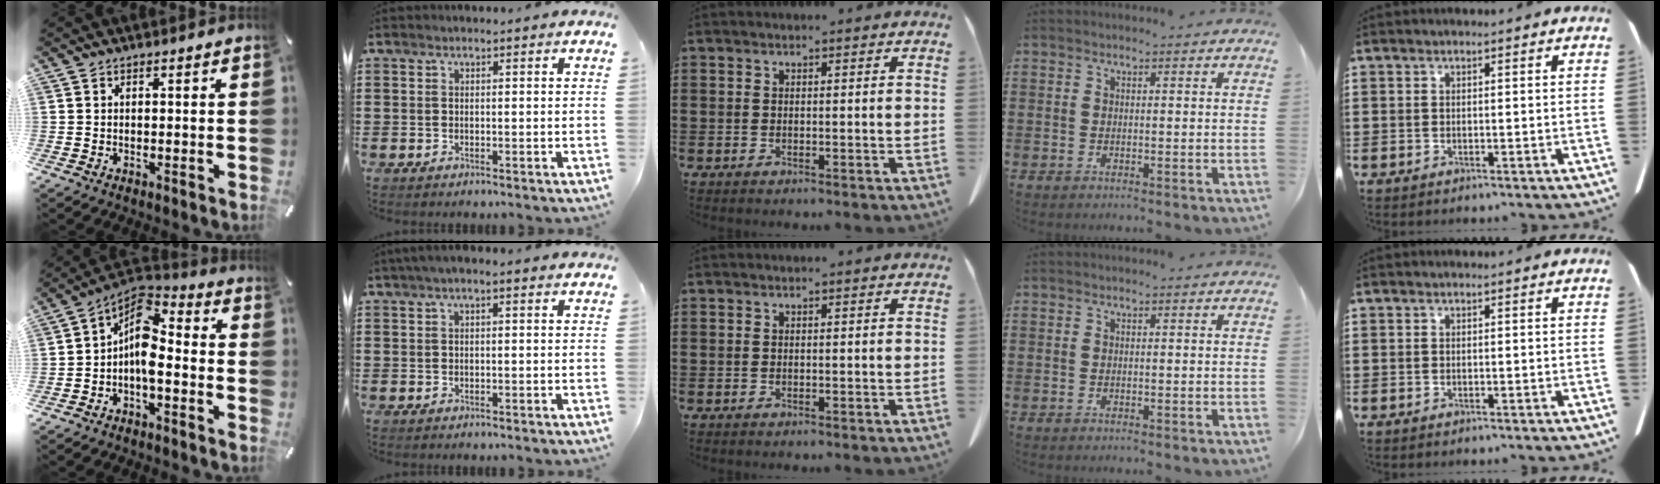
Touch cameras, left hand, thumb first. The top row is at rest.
{"thumb": {"total": 9.4, "force": [-2.0, 5.6, 7.3], "torque": [-0.133, -0.009, -0.042]}, "index": {"total": 1.4, "force": [0.2, 0.2, 1.4], "torque": [-0.024, -0.001, 0.004]}}